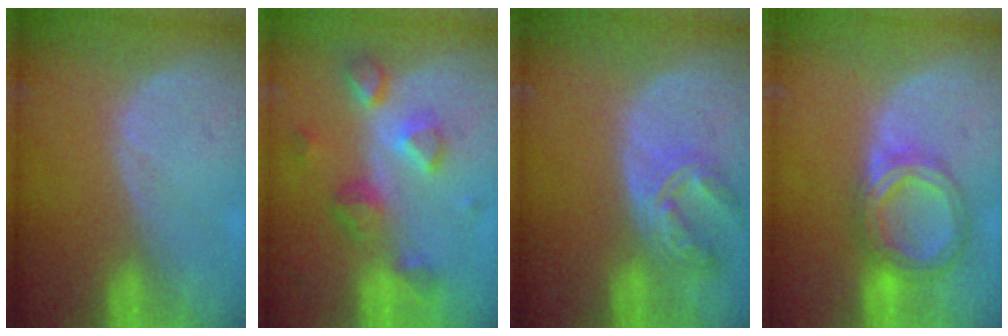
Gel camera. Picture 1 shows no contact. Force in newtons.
{"total": 7.7, "press": 6.9, "slide": 3.4}
{"total": 6.3, "press": 6.2, "slide": 1.1}
{"total": 6.9, "press": 6.8, "slide": 0.5}